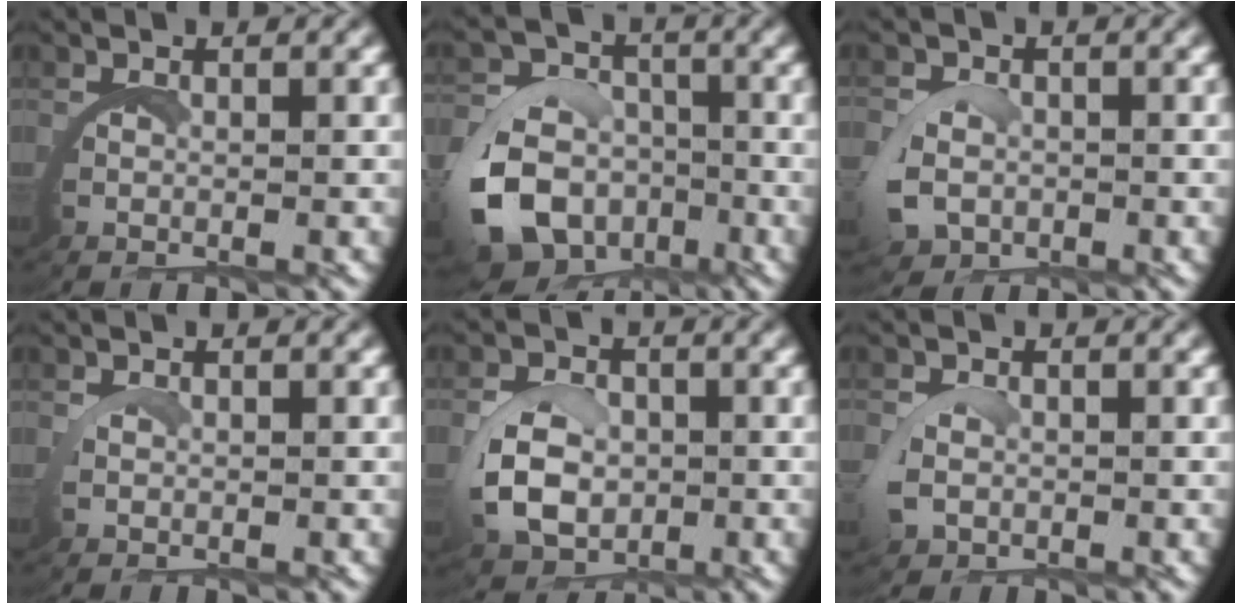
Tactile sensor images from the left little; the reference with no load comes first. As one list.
[{"total": 12.9, "force": [-5.2, 11.2, 3.9], "torque": [-0.096, -0.053, -0.089]}, {"total": 2.3, "force": [-0.5, 2.0, 1.1], "torque": [-0.033, -0.013, -0.008]}, {"total": 0.6, "force": [0.6, -0.2, 0.0], "torque": [-0.009, -0.008, 0.012]}, {"total": 4.6, "force": [-0.3, 3.5, 3.0], "torque": [-0.068, -0.012, -0.002]}, {"total": 1.1, "force": [0.0, 0.8, 0.6], "torque": [-0.032, -0.008, 0.001]}]